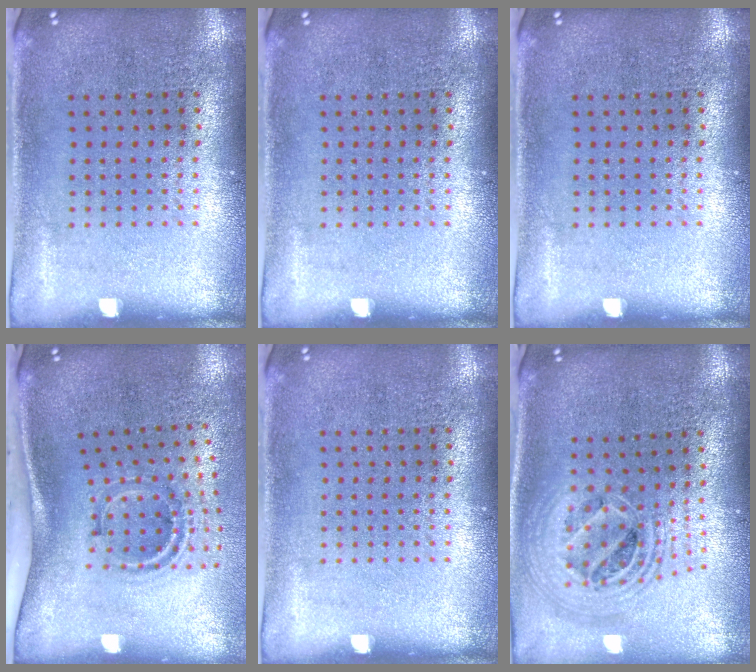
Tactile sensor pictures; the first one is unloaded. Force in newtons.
{"total": 0.0}
{"total": 0.0}
{"total": 1.5, "press": 1.1, "slide": 1.0}
{"total": 0.0}
{"total": 2.3, "press": 1.7, "slide": 1.4}